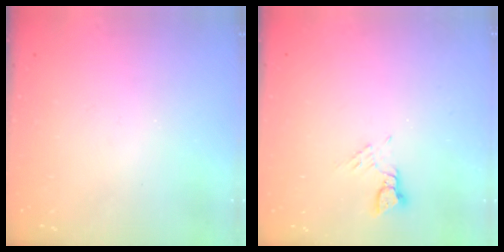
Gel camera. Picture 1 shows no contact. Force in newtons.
{"total": 2.7, "press": 2.7, "slide": 0.2}